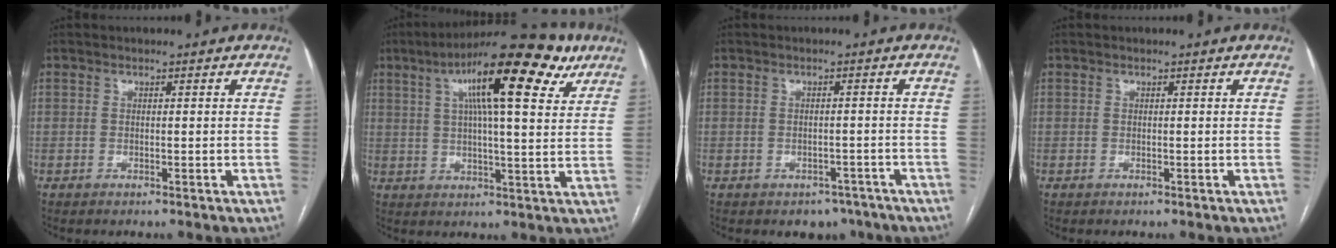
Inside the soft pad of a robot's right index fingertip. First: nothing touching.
{"total": 18.4, "force": [9.2, 3.6, 15.5], "torque": [-0.248, 0.041, 0.138]}
{"total": 3.9, "force": [-2.8, 2.6, 0.7], "torque": [0.004, 0.014, -0.032]}
{"total": 0.0}